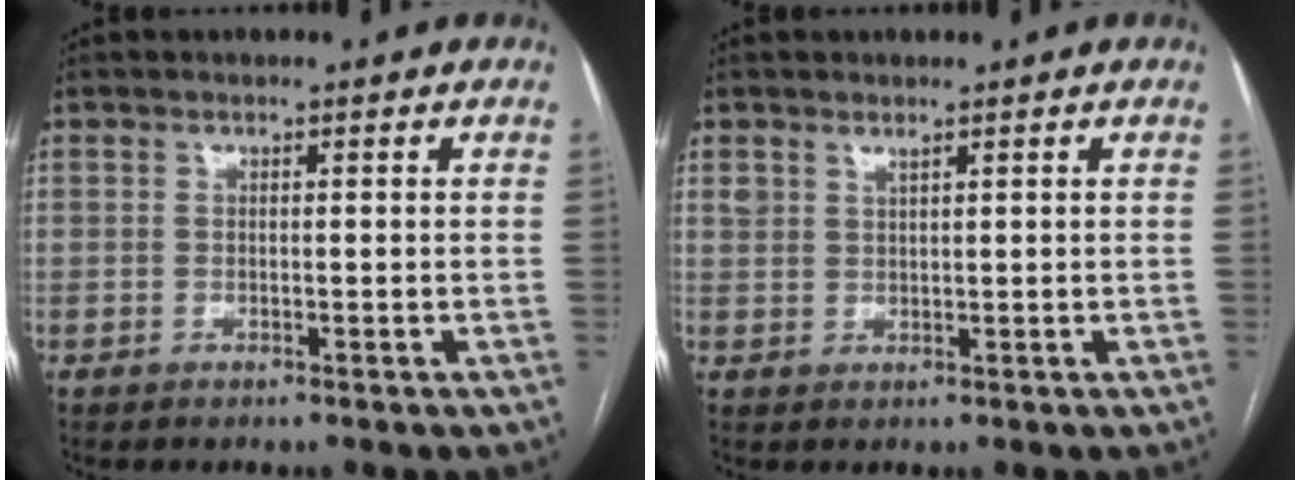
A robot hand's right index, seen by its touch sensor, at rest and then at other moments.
{"total": 1.6, "force": [1.4, 0.5, 0.5], "torque": [-0.017, 0.005, 0.033]}